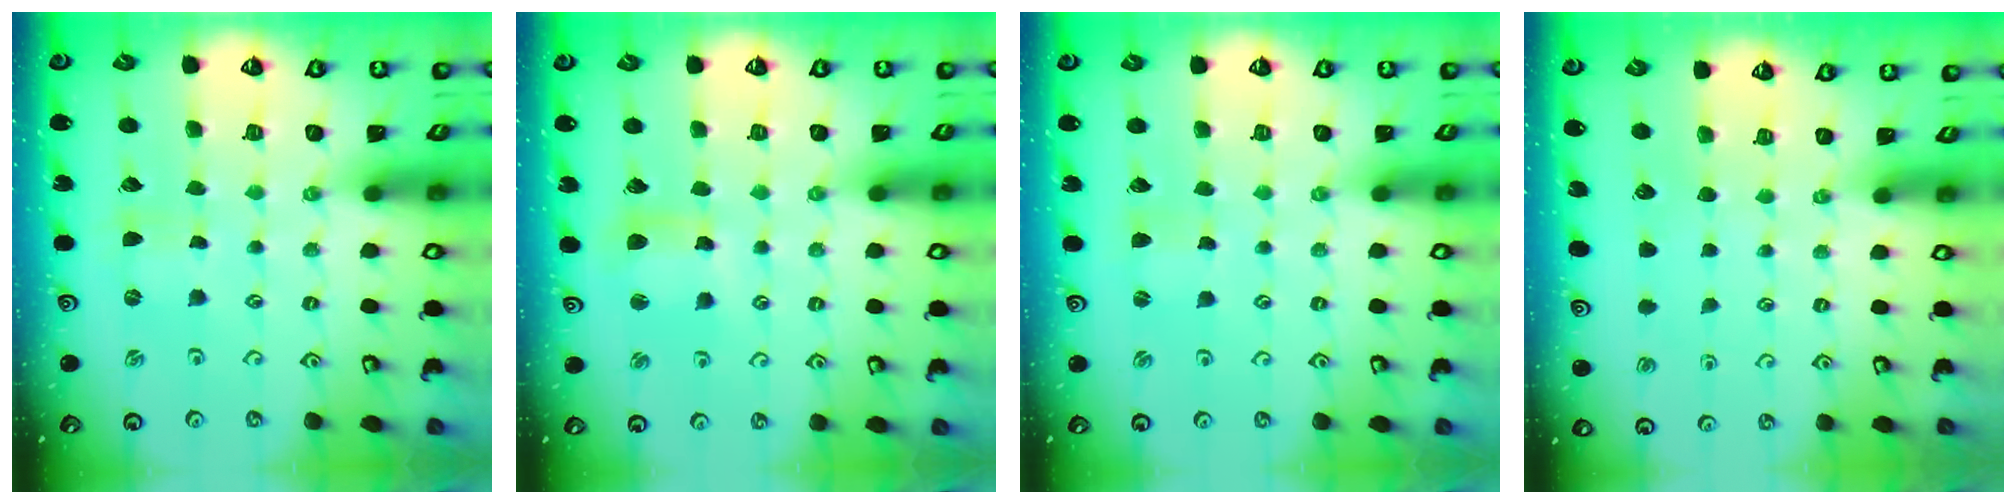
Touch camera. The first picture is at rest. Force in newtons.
{"total": 6.3, "press": 6.3, "slide": 0.8}
{"total": 1.0, "press": 1.0, "slide": 0.2}
{"total": 0.0}